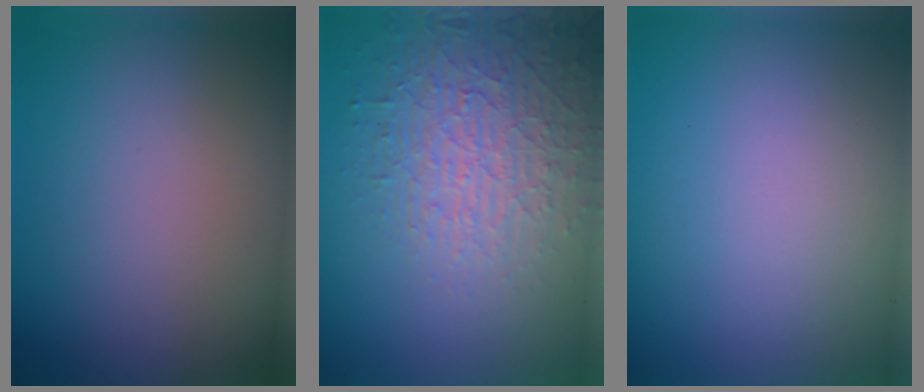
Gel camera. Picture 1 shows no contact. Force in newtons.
{"total": 4.1, "press": 3.9, "slide": 1.4}
{"total": 0.0}